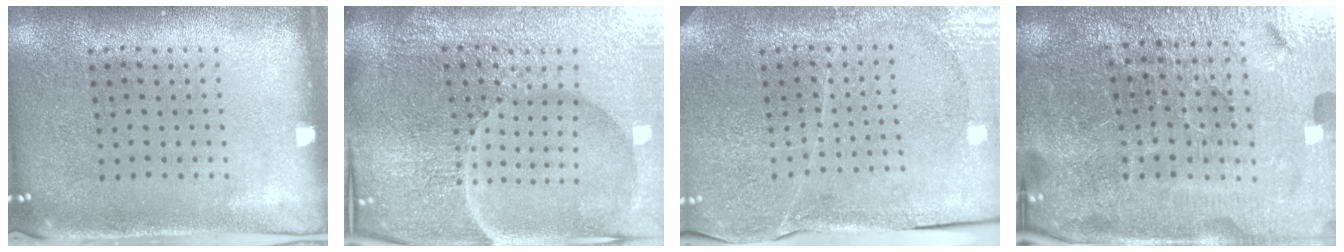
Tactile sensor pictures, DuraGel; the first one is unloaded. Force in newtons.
{"total": 6.2, "press": 5.7, "slide": 2.5}
{"total": 3.5, "press": 3.4, "slide": 0.8}
{"total": 5.5, "press": 5.1, "slide": 1.8}